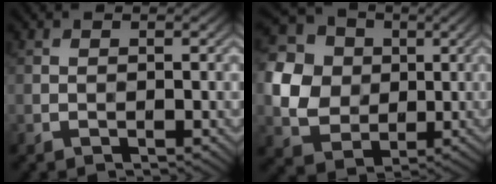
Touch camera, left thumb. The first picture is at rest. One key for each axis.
{"total": 13.4, "fx": 2.3, "fy": 11.6, "fz": 6.3, "tx": -0.205, "ty": 0.025, "tz": 0.035}